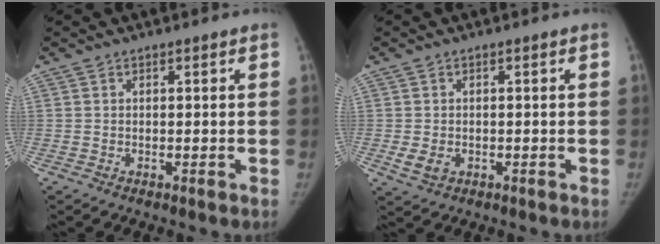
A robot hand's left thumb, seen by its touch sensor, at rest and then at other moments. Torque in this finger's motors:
{"motor_torque": [-0.01, 0.02, 0.17, -0.16, 0.01]}